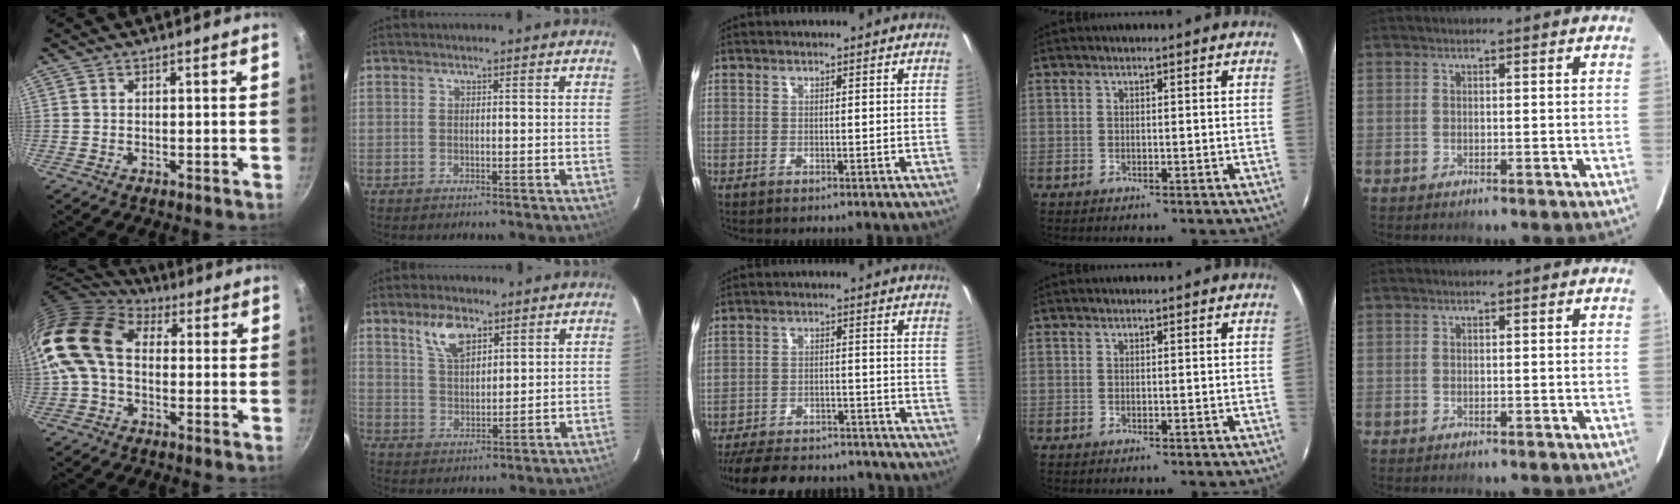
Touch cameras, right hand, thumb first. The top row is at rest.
{"thumb": {"total": 15.6, "force": [1.2, 11.0, 11.0], "torque": [-0.200, 0.025, 0.004]}, "index": {"total": 7.5, "force": [4.5, 3.5, 4.8], "torque": [-0.087, 0.011, 0.088]}, "middle": {"total": 21.2, "force": [-18.2, 7.0, 8.2], "torque": [-0.177, 0.002, -0.241]}}